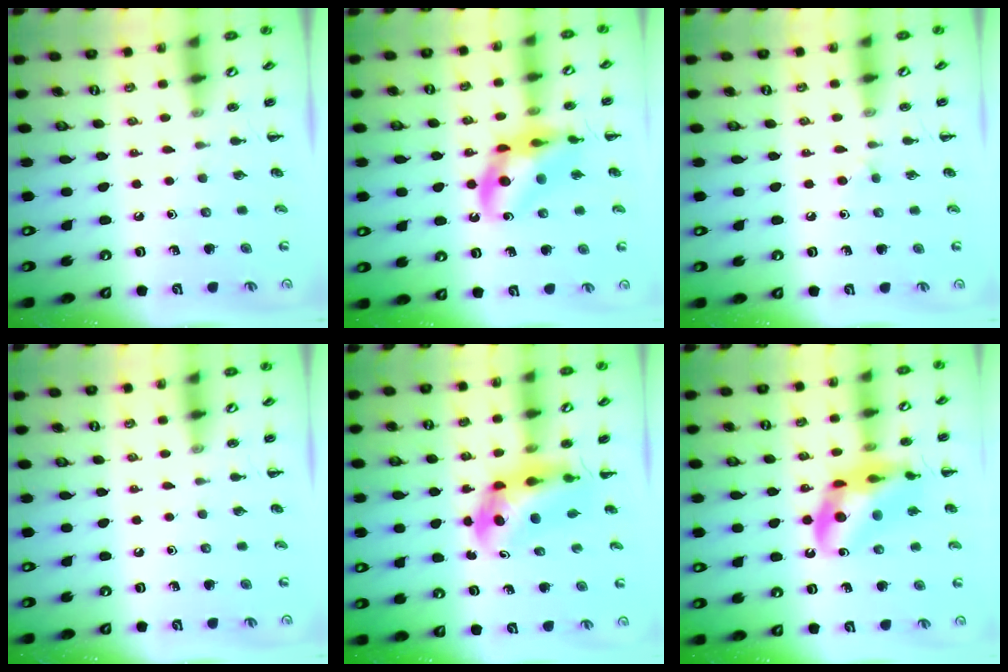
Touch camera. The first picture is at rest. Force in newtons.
{"total": 13.8, "press": 13.3, "slide": 3.6}
{"total": 2.4, "press": 2.3, "slide": 0.9}
{"total": 0.0}
{"total": 6.4, "press": 6.2, "slide": 1.5}
{"total": 16.3, "press": 15.9, "slide": 3.5}